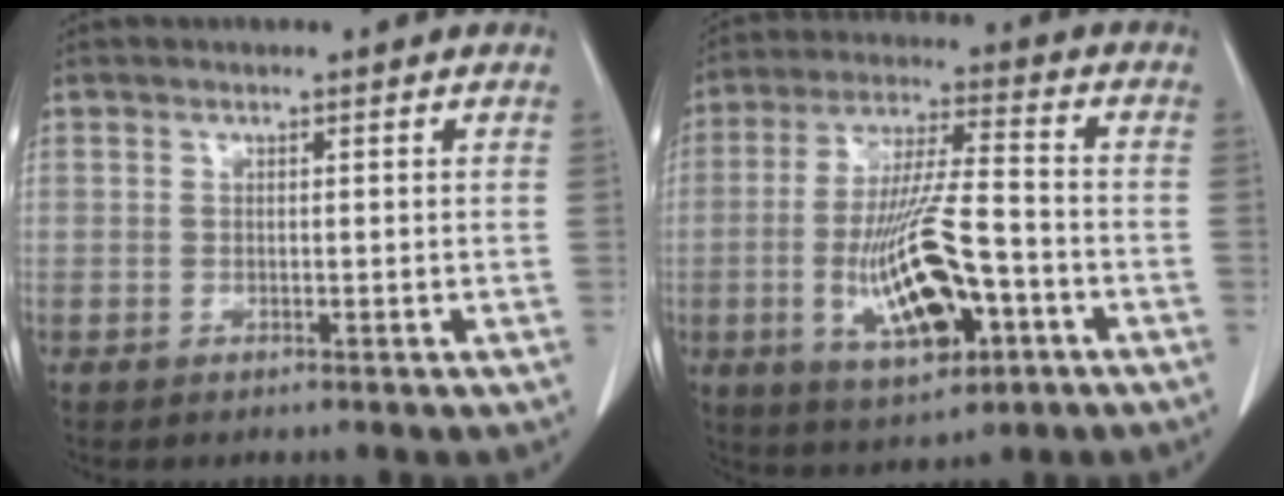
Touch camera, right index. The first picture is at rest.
{"total": 14.7, "force": [-4.4, 3.8, 13.5], "torque": [-0.260, -0.006, -0.069]}